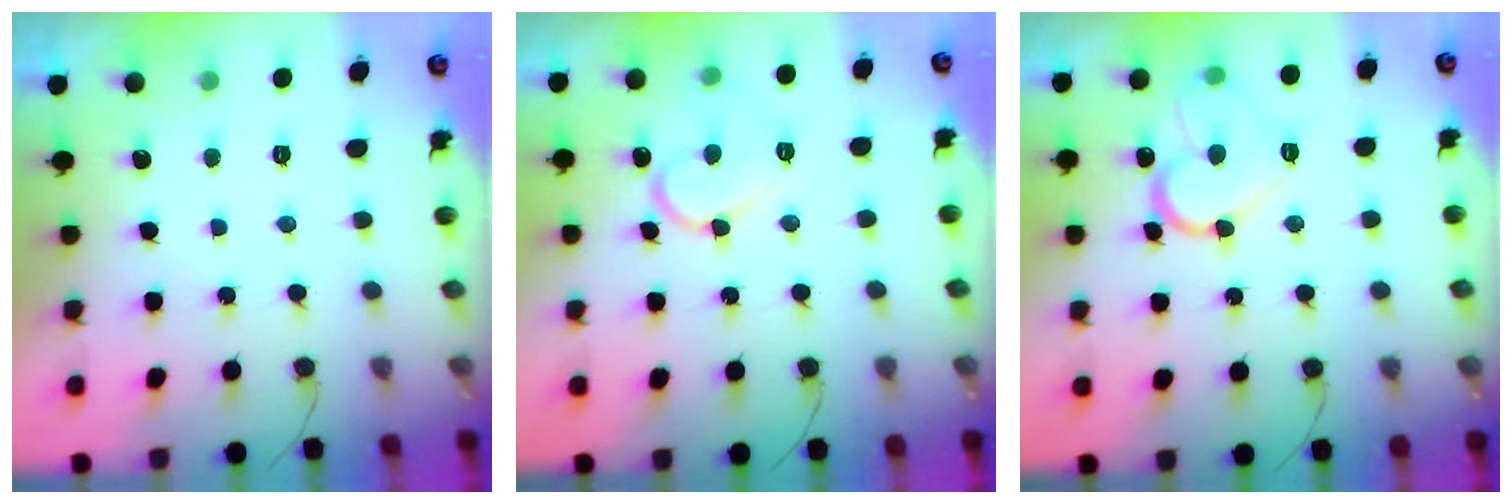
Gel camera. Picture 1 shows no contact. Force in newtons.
{"total": 12.2, "press": 12.1, "slide": 0.9}
{"total": 14.1, "press": 14.1, "slide": 1.1}